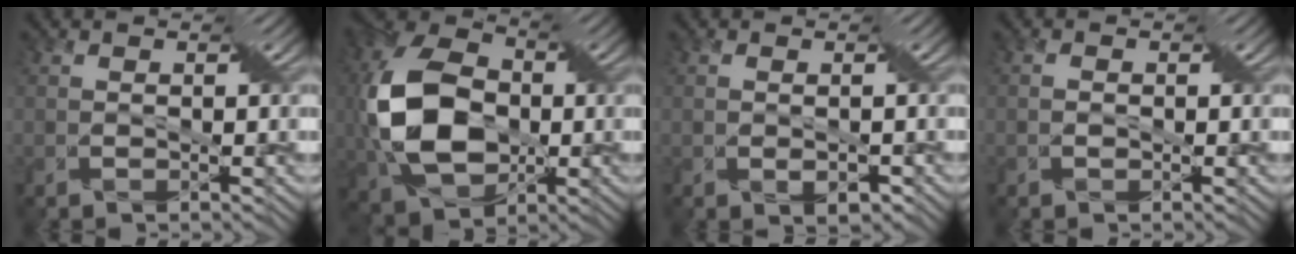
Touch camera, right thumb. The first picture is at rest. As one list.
[{"total": 13.4, "force": [-1.5, 9.0, 9.8], "torque": [-0.245, 0.002, -0.034]}, {"total": 1.8, "force": [-0.7, 0.9, 1.4], "torque": [-0.029, -0.009, -0.004]}, {"total": 0.7, "force": [-0.6, 0.3, 0.2], "torque": [-0.001, 0.000, -0.015]}]